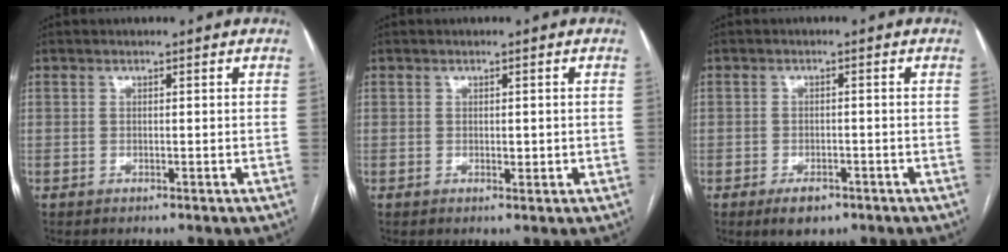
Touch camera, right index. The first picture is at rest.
{"total": 1.2, "force": [-0.1, 0.7, 1.1], "torque": [-0.015, -0.002, 0.001]}
{"total": 3.6, "force": [-2.2, 1.8, 2.1], "torque": [-0.038, -0.002, -0.028]}